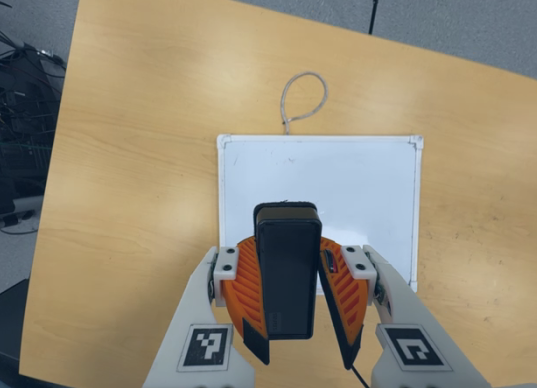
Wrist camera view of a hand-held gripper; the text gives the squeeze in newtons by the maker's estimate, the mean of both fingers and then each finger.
{"total": 10.3, "left": 9.5, "right": 11.2}